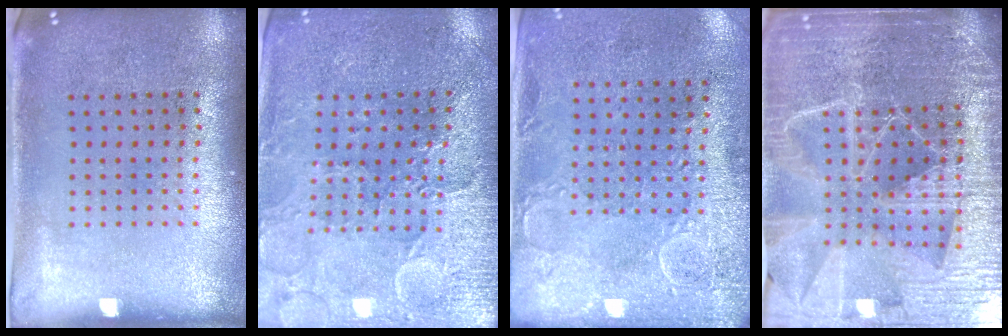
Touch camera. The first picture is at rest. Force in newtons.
{"total": 3.3, "press": 3.3, "slide": 0.5}
{"total": 2.9, "press": 2.3, "slide": 1.8}
{"total": 6.4, "press": 5.5, "slide": 3.3}